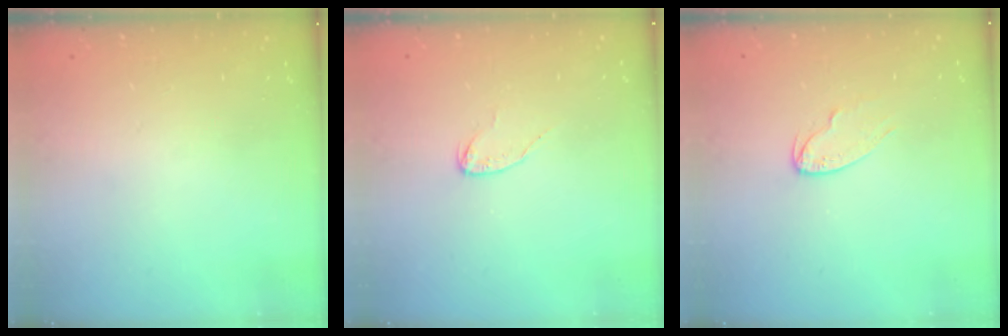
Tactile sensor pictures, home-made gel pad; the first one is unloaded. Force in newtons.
{"total": 3.5, "press": 3.5, "slide": 0.3}
{"total": 5.4, "press": 5.3, "slide": 0.6}